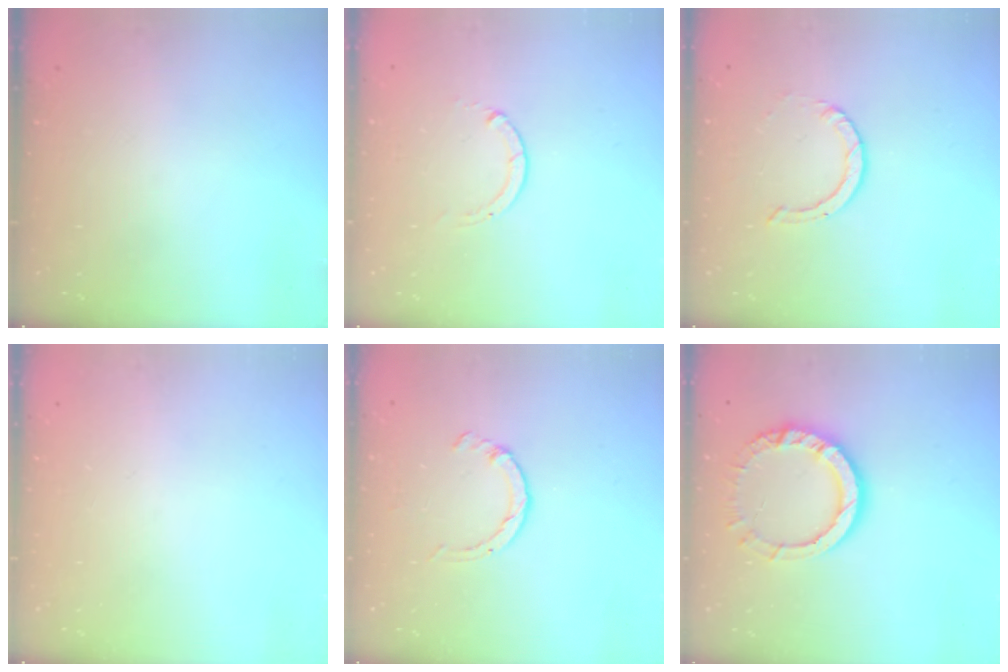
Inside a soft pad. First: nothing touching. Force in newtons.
{"total": 0.0}
{"total": 2.2, "press": 2.2, "slide": 0.2}
{"total": 0.0}
{"total": 2.6, "press": 2.6, "slide": 0.4}
{"total": 11.6, "press": 11.6, "slide": 1.2}